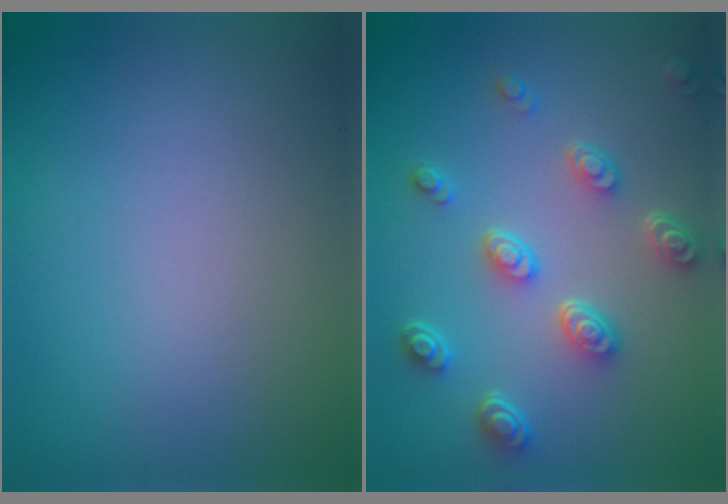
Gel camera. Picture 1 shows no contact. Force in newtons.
{"total": 4.5, "press": 3.4, "slide": 2.9}